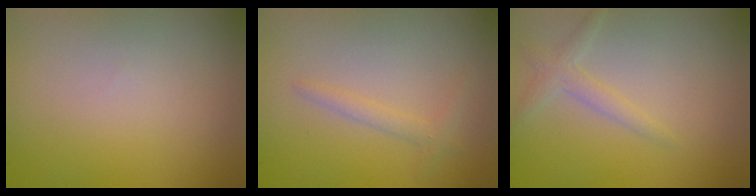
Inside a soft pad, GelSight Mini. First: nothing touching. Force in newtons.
{"total": 1.4, "press": 1.4, "slide": 0.1}
{"total": 1.7, "press": 1.7, "slide": 0.0}